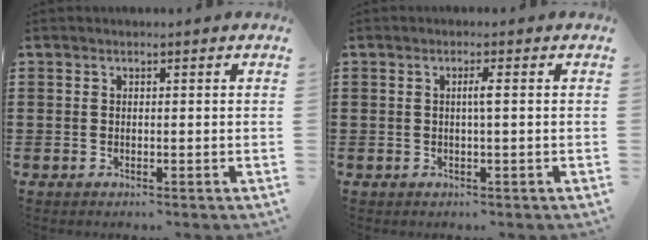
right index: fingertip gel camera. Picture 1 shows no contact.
{"total": 1.6, "force": [0.1, -0.1, 1.6], "torque": [-0.030, -0.001, -0.002]}